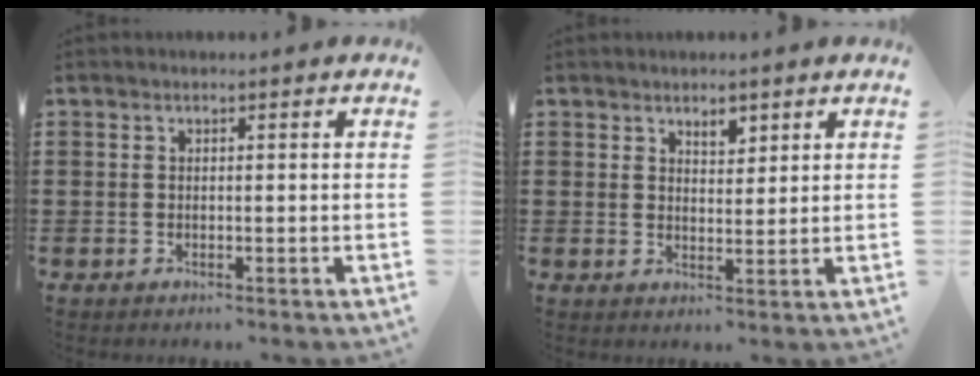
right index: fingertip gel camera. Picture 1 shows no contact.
{"total": 2.8, "force": [2.2, 1.4, 1.1], "torque": [-0.017, 0.002, 0.039]}